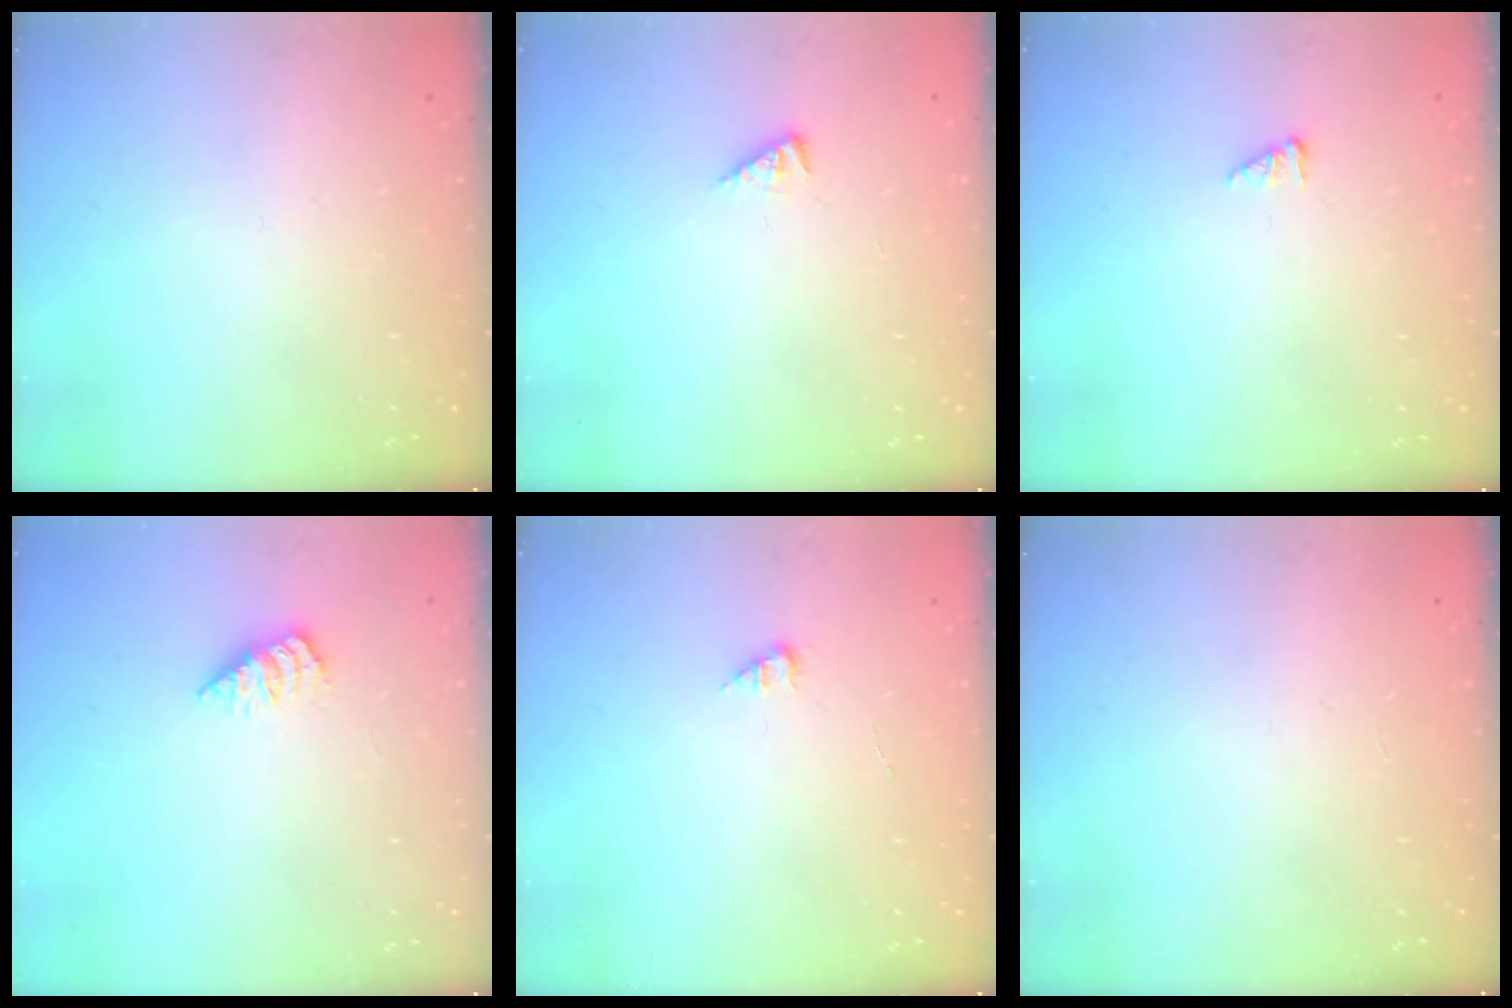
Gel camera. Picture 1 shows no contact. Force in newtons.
{"total": 1.4, "press": 1.4, "slide": 0.5}
{"total": 1.2, "press": 1.1, "slide": 0.1}
{"total": 1.7, "press": 1.7, "slide": 0.2}
{"total": 1.2, "press": 1.2, "slide": 0.2}
{"total": 0.0}